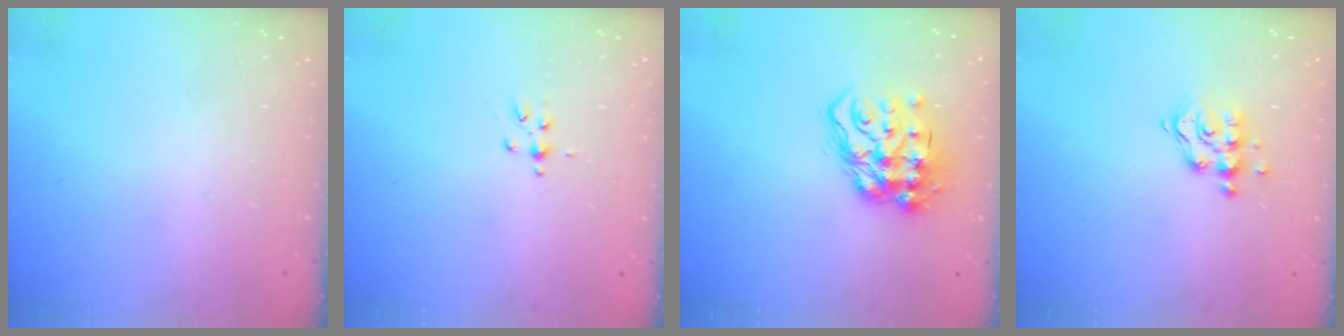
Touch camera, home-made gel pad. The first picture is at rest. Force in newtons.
{"total": 2.5, "press": 2.4, "slide": 0.3}
{"total": 15.3, "press": 15.2, "slide": 1.3}
{"total": 9.4, "press": 9.4, "slide": 0.6}